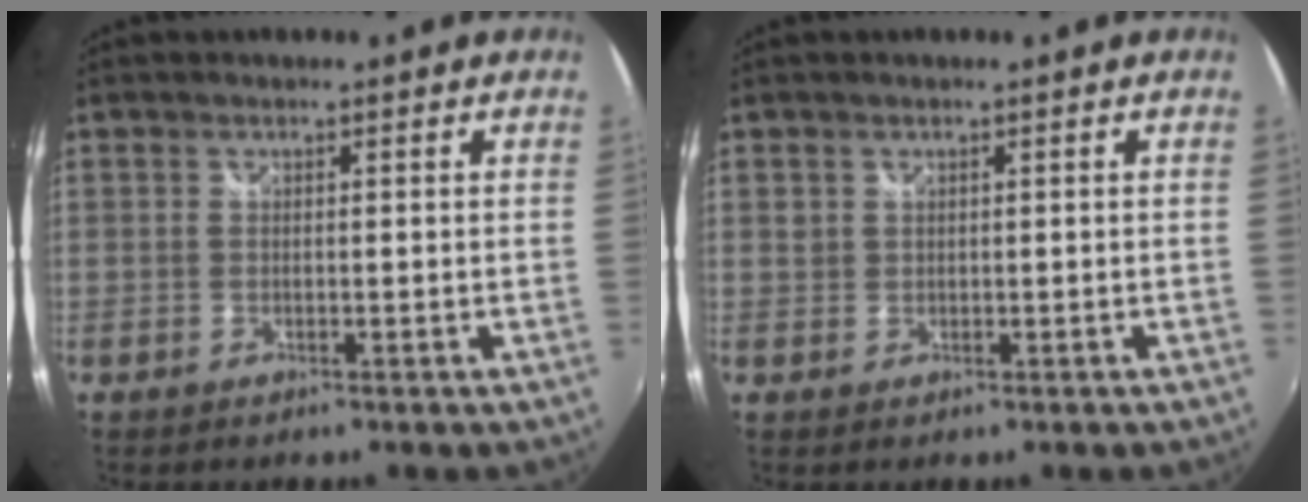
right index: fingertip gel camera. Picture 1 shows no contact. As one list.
[{"total": 0.9, "force": [0.4, 0.8, 0.2], "torque": [-0.002, 0.004, 0.007]}]